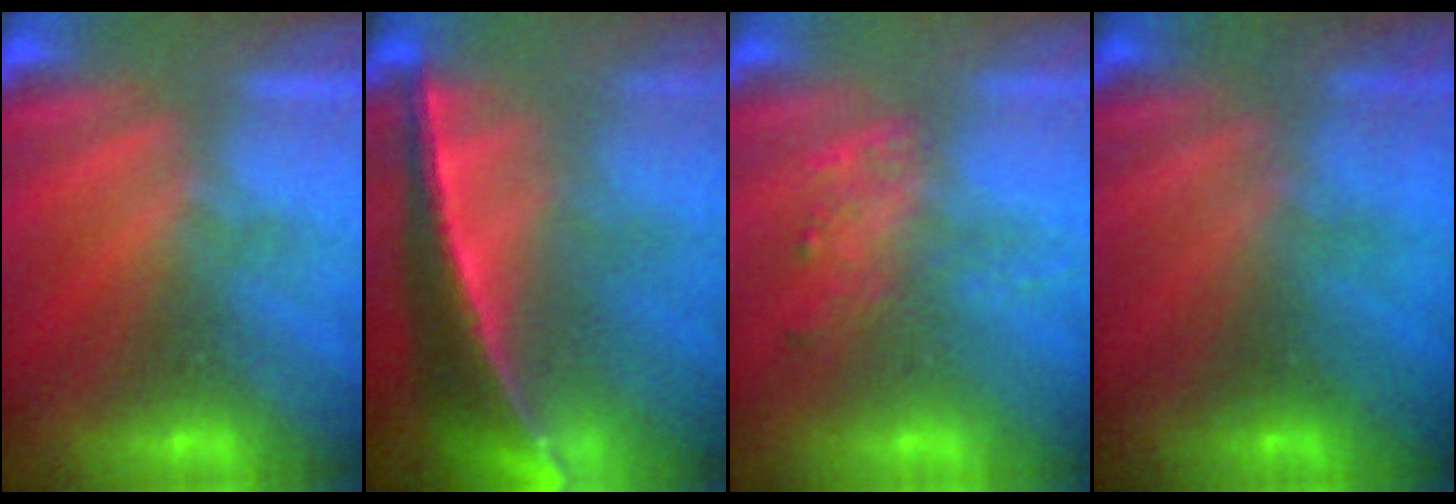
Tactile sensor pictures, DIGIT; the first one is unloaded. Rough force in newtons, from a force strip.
{"total": 7.6}
{"total": 1.7}
{"total": 2.9}